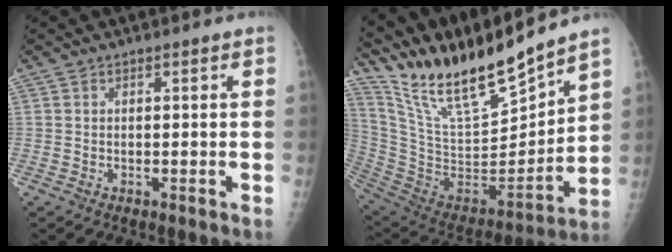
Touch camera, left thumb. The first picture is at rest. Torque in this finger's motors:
{"motor_torque": [0.48, 0.21, 1.36, -1.41, 0.11]}